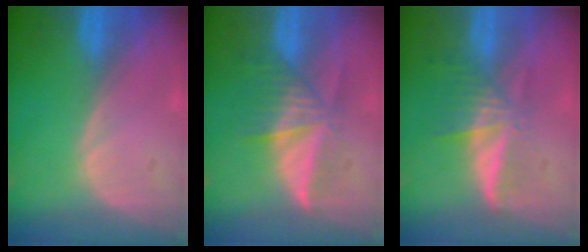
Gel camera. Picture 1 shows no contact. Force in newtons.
{"total": 6.1, "press": 6.0, "slide": 1.2}
{"total": 6.0, "press": 5.6, "slide": 2.3}